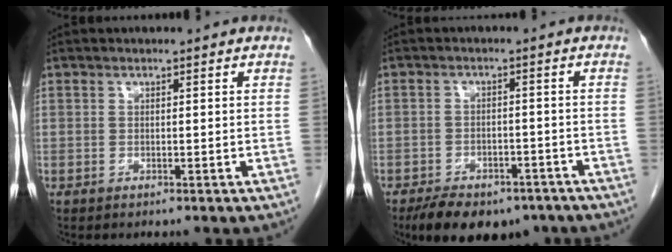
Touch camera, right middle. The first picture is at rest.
{"total": 11.5, "force": [-8.4, 5.7, 5.4], "torque": [-0.083, 0.001, -0.121]}